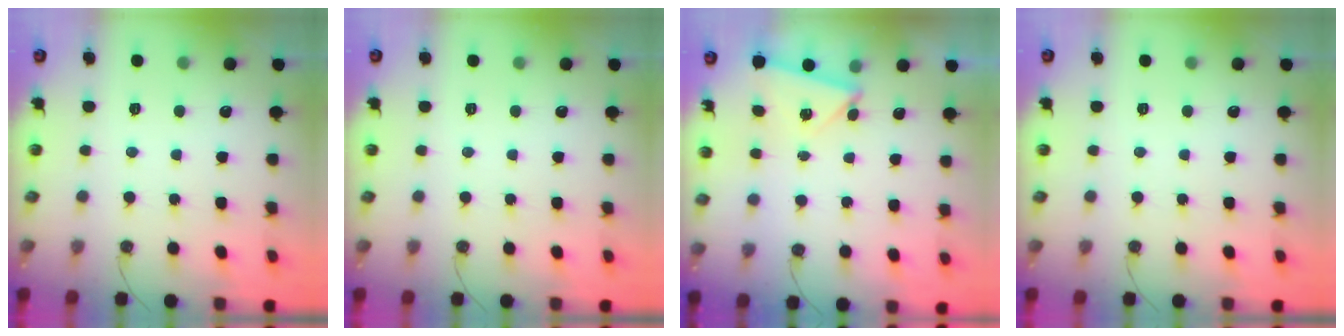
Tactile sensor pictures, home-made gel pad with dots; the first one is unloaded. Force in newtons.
{"total": 0.0}
{"total": 3.6, "press": 3.1, "slide": 1.9}
{"total": 0.0}